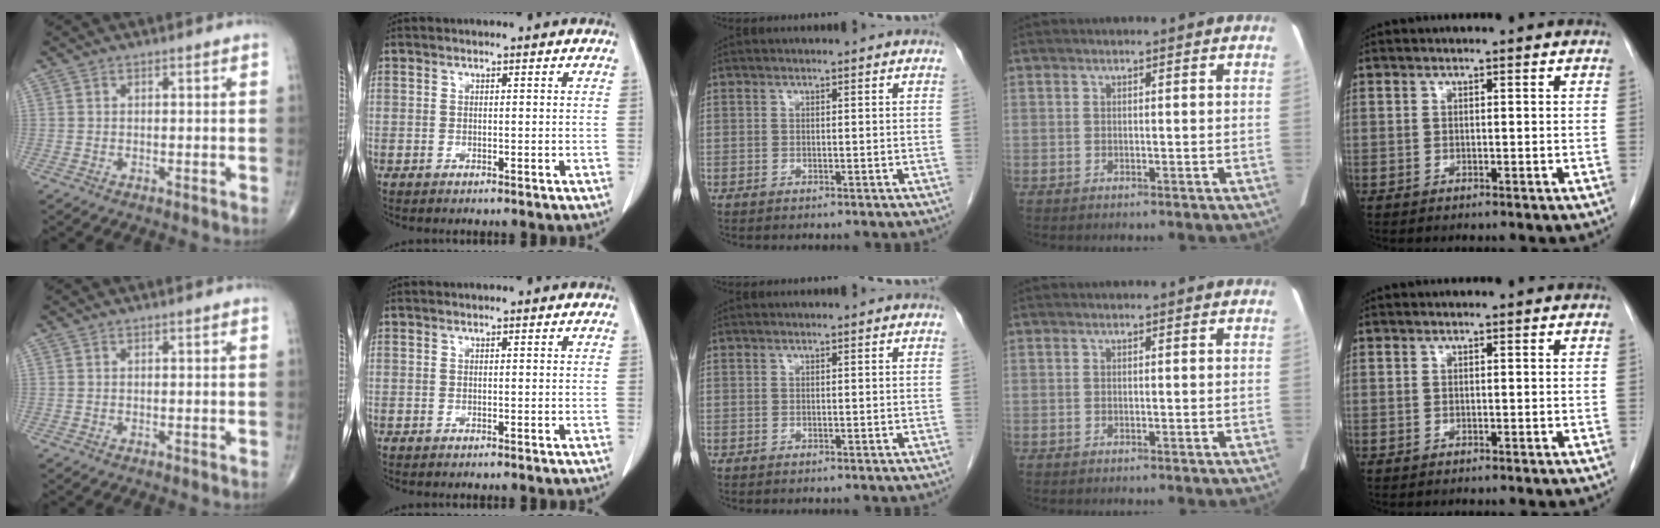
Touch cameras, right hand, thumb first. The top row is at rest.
{}